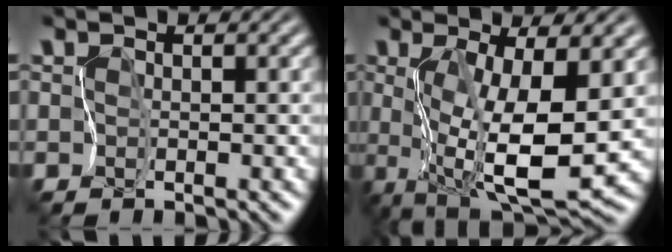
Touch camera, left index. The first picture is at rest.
{"total": 8.6, "force": [0.2, 2.4, 8.3], "torque": [-0.156, -0.019, 0.009]}